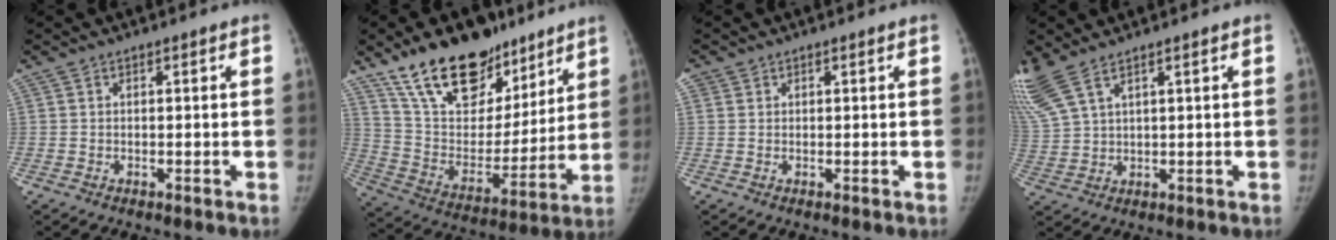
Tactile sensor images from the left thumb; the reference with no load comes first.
{"total": 24.4, "force": [16.6, 12.9, 12.5], "torque": [-0.171, -0.065, 0.287]}
{"total": 1.0, "force": [0.6, 0.8, 0.1], "torque": [0.010, -0.003, 0.007]}
{"total": 9.8, "force": [6.8, 3.4, 6.3], "torque": [-0.172, -0.014, 0.149]}